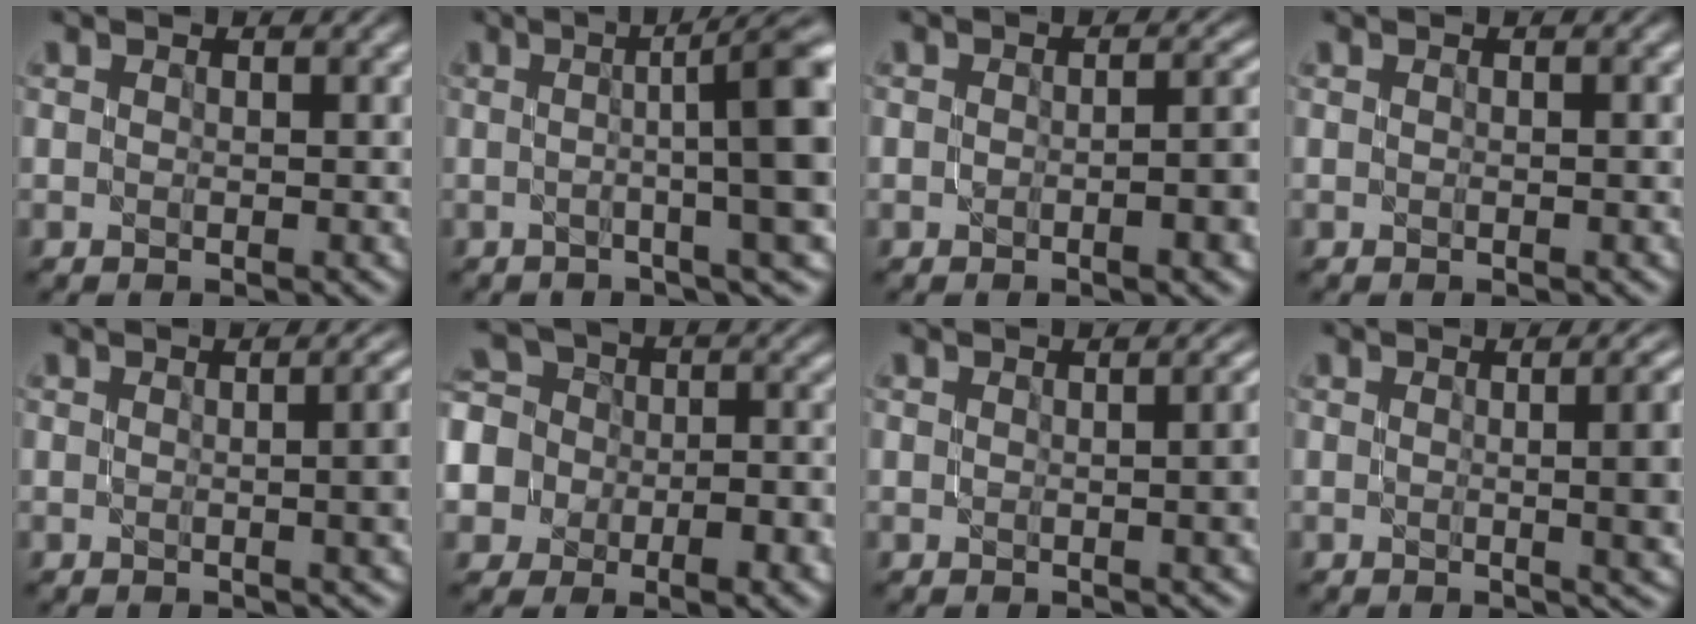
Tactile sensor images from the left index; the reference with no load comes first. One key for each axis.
{"total": 10.8, "fx": 0.4, "fy": 2.1, "fz": 10.5, "tx": -0.103, "ty": 0.019, "tz": 0.004}
{"total": 4.0, "fx": -1.3, "fy": 1.4, "fz": 3.5, "tx": -0.050, "ty": 0.001, "tz": -0.019}
{"total": 0.7, "fx": -0.2, "fy": 0.2, "fz": 0.6, "tx": -0.010, "ty": 0.000, "tz": -0.003}
{"total": 7.0, "fx": 0.2, "fy": 3.2, "fz": 6.2, "tx": -0.030, "ty": 0.015, "tz": 0.001}
{"total": 13.5, "fx": -5.3, "fy": 11.2, "fz": 5.5, "tx": -0.109, "ty": -0.005, "tz": -0.122}
{"total": 4.5, "fx": -0.1, "fy": 2.0, "fz": 4.0, "tx": -0.031, "ty": 0.001, "tz": 0.003}
{"total": 9.9, "fx": 0.7, "fy": 4.5, "fz": 8.8, "tx": -0.048, "ty": 0.018, "tz": 0.006}